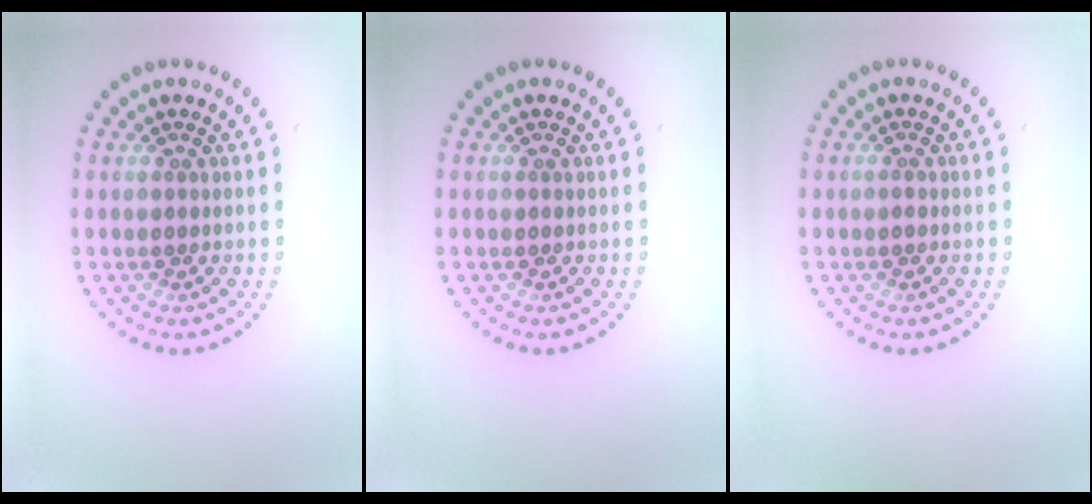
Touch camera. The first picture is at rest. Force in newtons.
{"total": 0.0}
{"total": 0.7, "press": 0.7, "slide": 0.1}